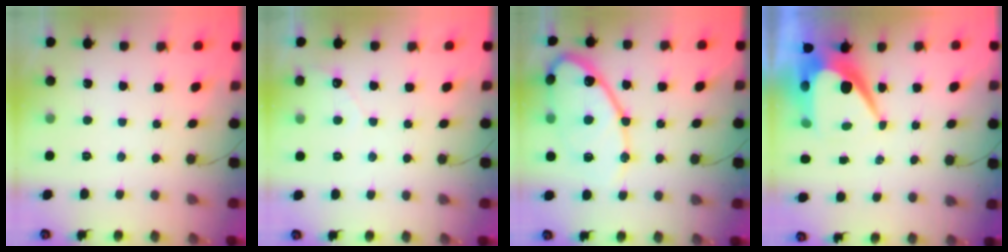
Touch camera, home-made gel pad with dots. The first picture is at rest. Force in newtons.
{"total": 2.2, "press": 2.2, "slide": 0.2}
{"total": 16.6, "press": 16.6, "slide": 1.3}
{"total": 12.2, "press": 12.2, "slide": 0.7}